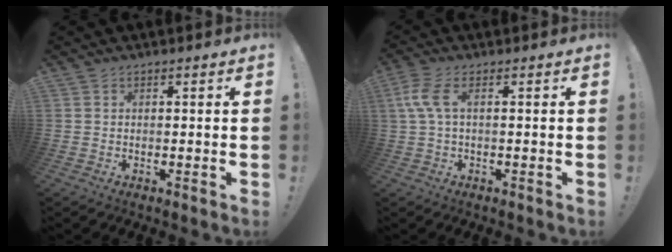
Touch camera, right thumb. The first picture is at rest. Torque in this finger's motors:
{"motor_torque": [0.69, 0.89, 0.97, -0.08, 0.27]}